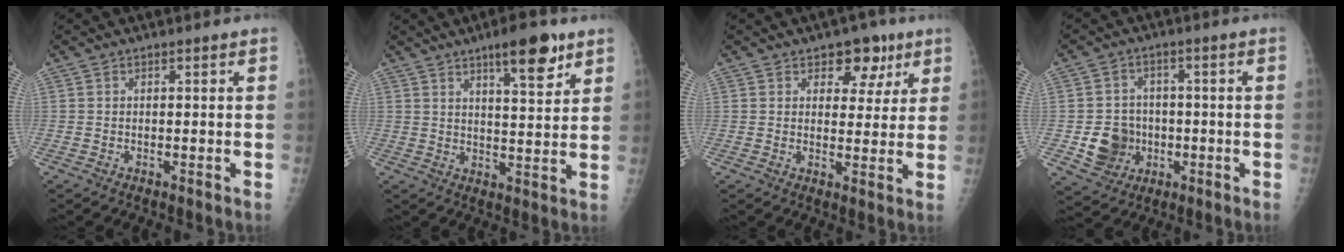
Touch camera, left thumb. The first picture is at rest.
{"total": 9.3, "force": [5.8, 2.5, 6.9], "torque": [-0.080, -0.033, 0.086]}
{"total": 7.0, "force": [3.8, 4.8, 3.5], "torque": [-0.005, -0.013, 0.047]}
{"total": 8.3, "force": [-1.8, 7.5, 3.1], "torque": [-0.022, 0.008, -0.025]}